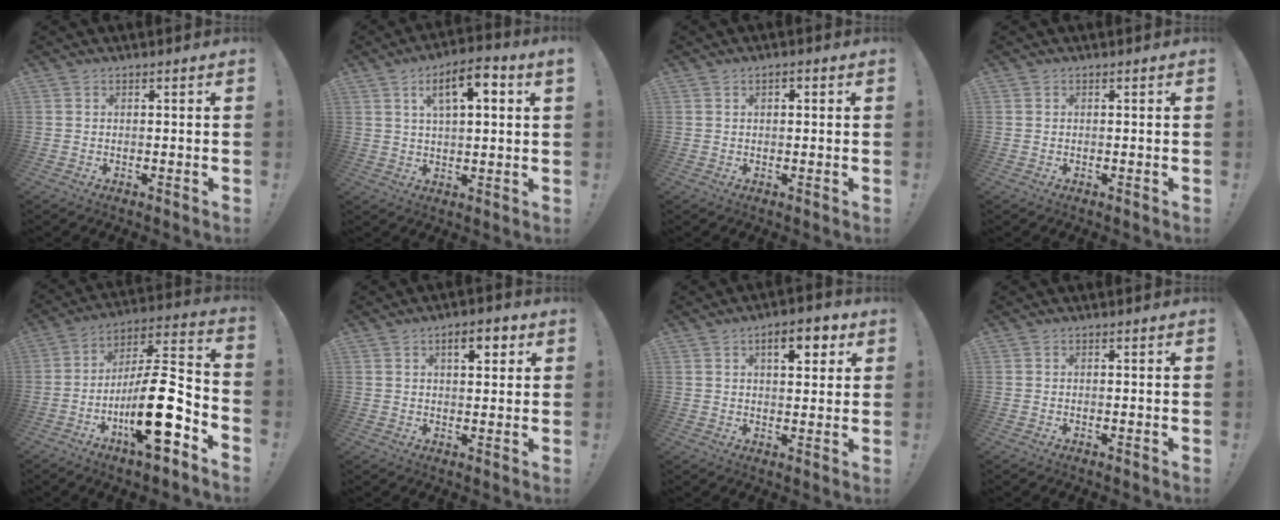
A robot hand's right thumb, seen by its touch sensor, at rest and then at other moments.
{"total": 9.7, "force": [3.8, 3.2, 8.3], "torque": [-0.127, -0.006, 0.061]}
{"total": 1.1, "force": [0.3, 0.7, 0.8], "torque": [-0.008, 0.002, 0.002]}
{"total": 0.0}
{"total": 21.3, "force": [-7.7, 6.5, 18.8], "torque": [-0.334, 0.042, -0.123]}
{"total": 6.1, "force": [2.7, 3.0, 4.7], "torque": [-0.051, -0.006, 0.037]}
{"total": 8.0, "force": [3.6, 3.8, 6.1], "torque": [-0.069, -0.006, 0.054]}
{"total": 0.0}